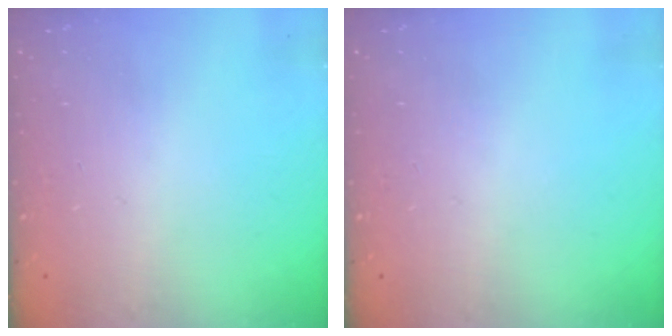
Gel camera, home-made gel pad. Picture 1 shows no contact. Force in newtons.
{"total": 0.0}